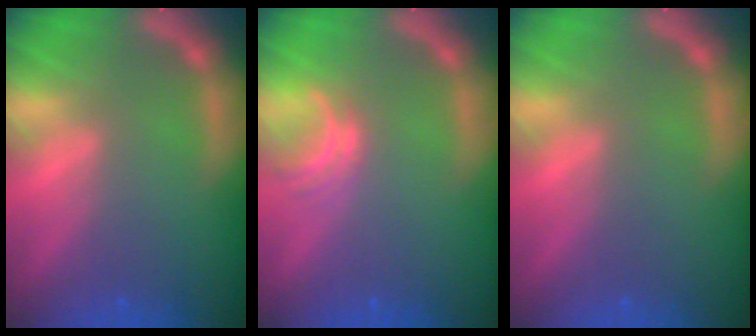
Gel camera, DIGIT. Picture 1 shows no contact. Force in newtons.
{"total": 2.0}
{"total": 0.0}